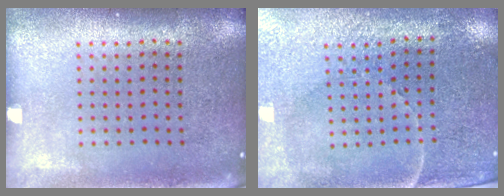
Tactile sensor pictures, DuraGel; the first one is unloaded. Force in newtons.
{"total": 3.4, "press": 3.3, "slide": 1.0}